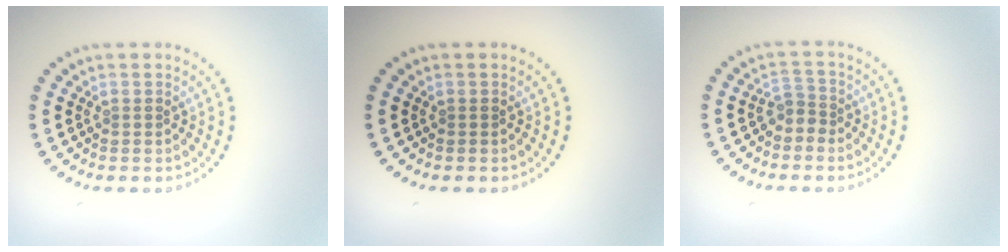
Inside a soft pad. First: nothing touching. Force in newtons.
{"total": 0.0}
{"total": 1.8, "press": 1.2, "slide": 1.3}